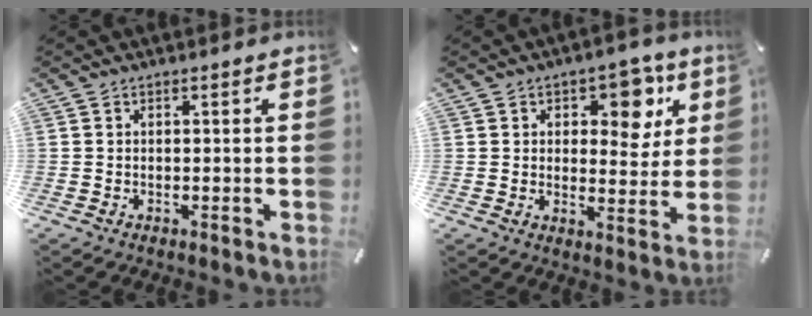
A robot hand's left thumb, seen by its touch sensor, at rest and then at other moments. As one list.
[{"total": 9.8, "force": [4.8, 5.9, 6.2], "torque": [-0.059, -0.025, 0.072]}]